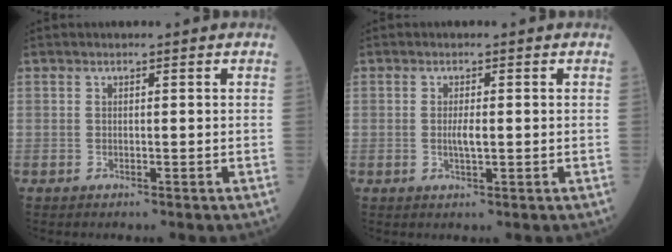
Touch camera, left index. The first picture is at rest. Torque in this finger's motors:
{"motor_torque": [0.52, 0.08, 0.05, 0.01]}